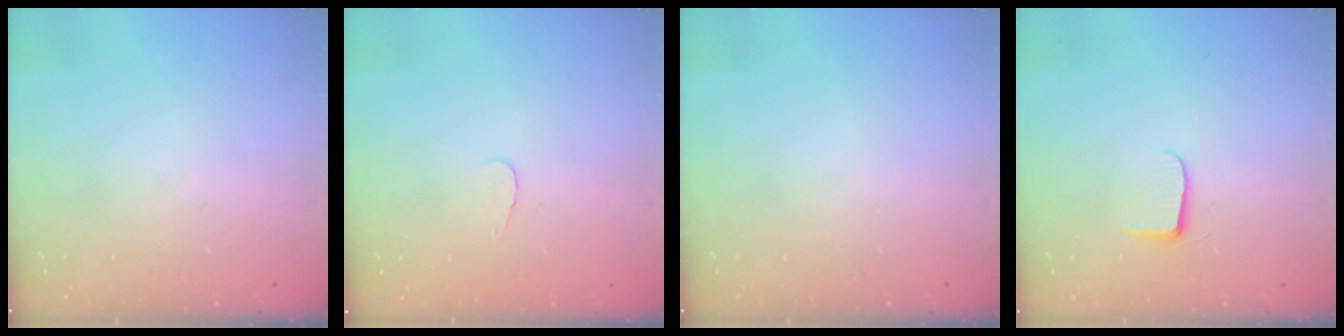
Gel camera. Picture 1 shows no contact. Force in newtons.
{"total": 2.8, "press": 2.8, "slide": 0.3}
{"total": 0.0}
{"total": 5.1, "press": 5.1, "slide": 0.5}